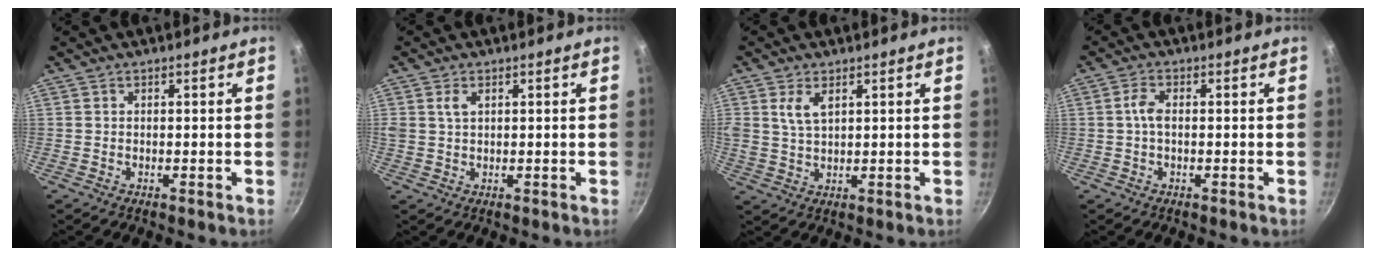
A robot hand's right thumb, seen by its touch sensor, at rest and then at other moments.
{"total": 2.4, "force": [0.9, 1.5, 1.7], "torque": [-0.026, -0.003, 0.016]}
{"total": 4.6, "force": [1.9, 2.5, 3.3], "torque": [-0.060, -0.010, 0.039]}
{"total": 2.8, "force": [-0.1, 1.4, 2.4], "torque": [-0.054, 0.007, -0.006]}